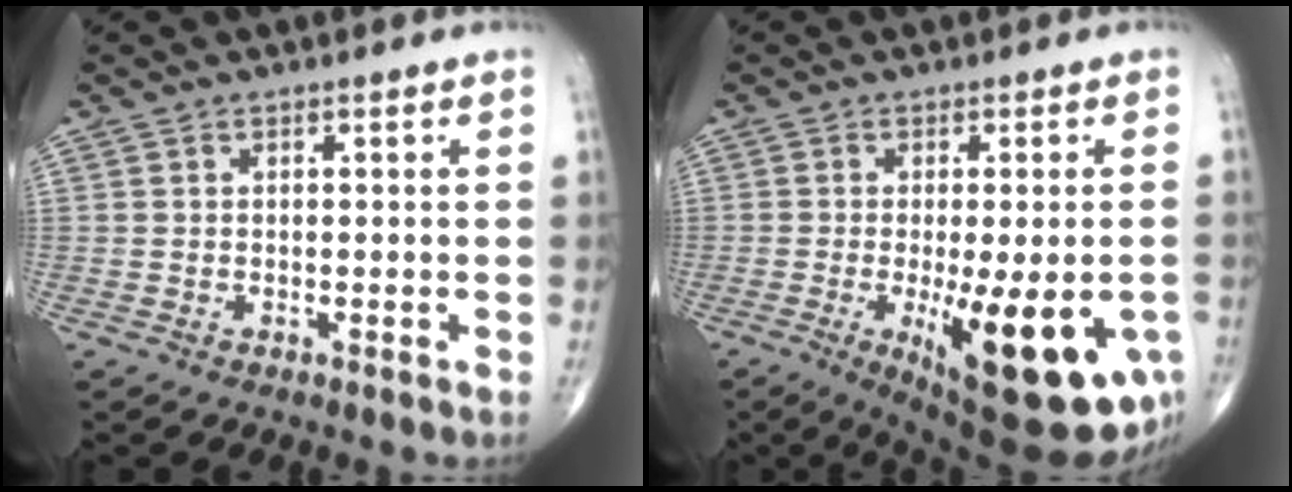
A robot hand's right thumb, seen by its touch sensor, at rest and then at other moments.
{"total": 19.3, "force": [-5.8, 6.2, 17.3], "torque": [-0.202, -0.023, -0.061]}